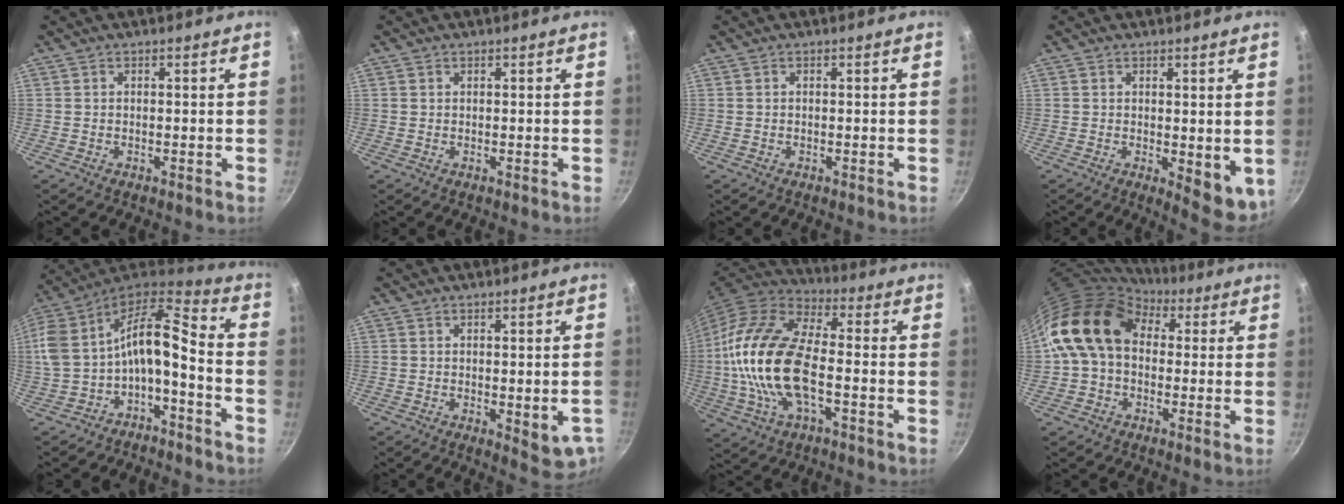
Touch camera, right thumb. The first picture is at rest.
{"total": 0.0}
{"total": 0.0}
{"total": 7.0, "force": [0.2, 3.3, 6.1], "torque": [-0.056, -0.004, 0.013]}
{"total": 19.8, "force": [-4.3, 9.8, 16.7], "torque": [-0.354, 0.061, -0.087]}
{"total": 6.0, "force": [-0.9, 2.4, 5.4], "torque": [-0.049, -0.004, -0.004]}
{"total": 20.7, "force": [-2.4, 10.0, 18.0], "torque": [-0.351, 0.029, -0.058]}
{"total": 14.6, "force": [3.3, 10.8, 9.3], "torque": [-0.136, 0.021, 0.040]}